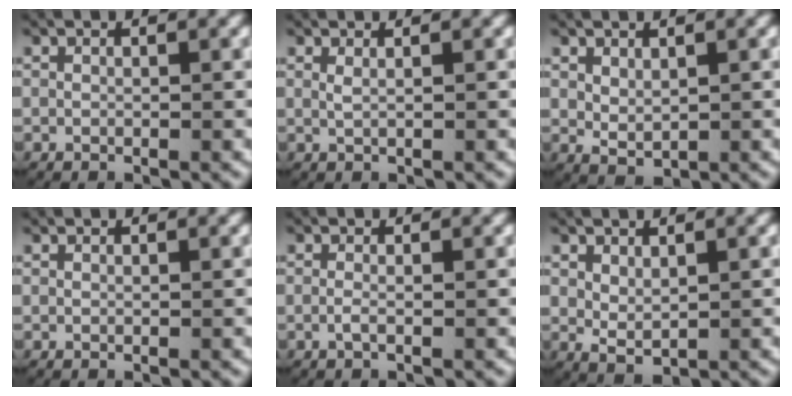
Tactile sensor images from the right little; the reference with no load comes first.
{"total": 0.8, "force": [0.5, -0.1, 0.6], "torque": [-0.020, -0.004, 0.012]}
{"total": 1.6, "force": [0.7, 1.0, 1.1], "torque": [-0.024, -0.009, 0.023]}
{"total": 0.0}
{"total": 0.9, "force": [-0.4, -0.1, 0.7], "torque": [-0.022, -0.006, -0.008]}
{"total": 1.8, "force": [0.5, 1.1, 1.4], "torque": [-0.033, -0.011, 0.021]}